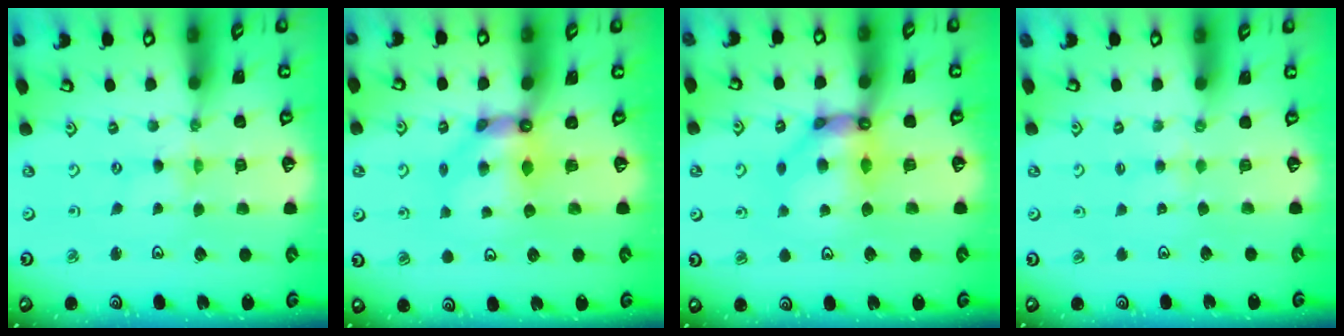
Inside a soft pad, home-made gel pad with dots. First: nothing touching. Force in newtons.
{"total": 7.6, "press": 7.6, "slide": 0.5}
{"total": 10.6, "press": 10.6, "slide": 0.8}
{"total": 2.0, "press": 2.0, "slide": 0.3}